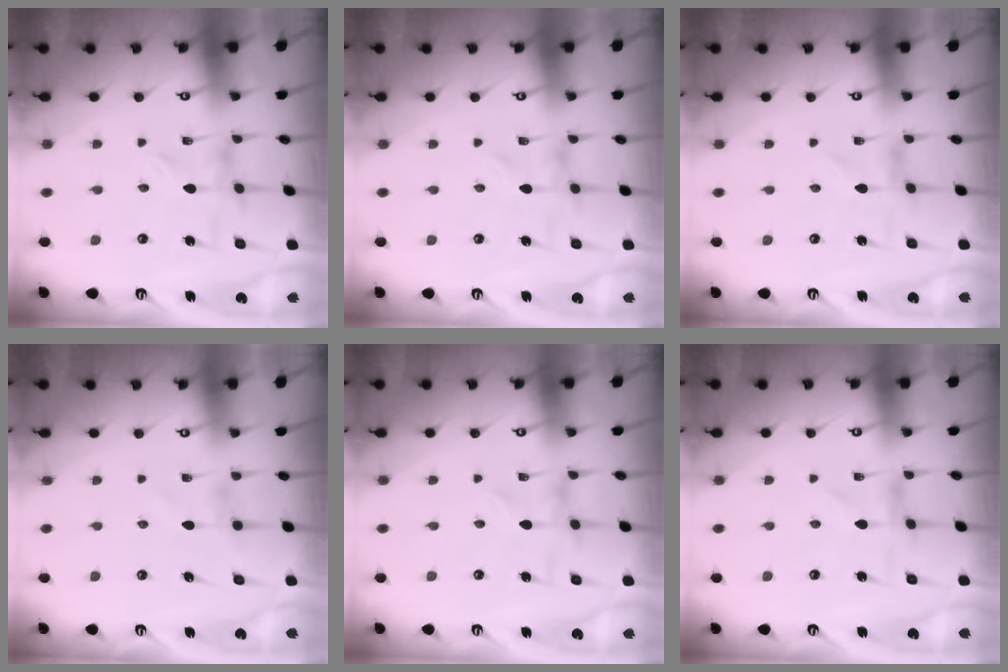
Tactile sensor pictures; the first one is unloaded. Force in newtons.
{"total": 0.0}
{"total": 0.0}
{"total": 0.6, "press": 0.6, "slide": 0.2}
{"total": 0.0}
{"total": 0.0}